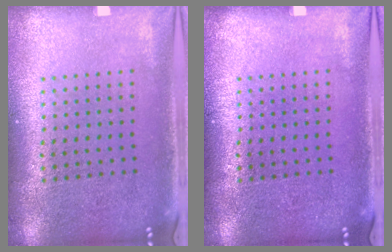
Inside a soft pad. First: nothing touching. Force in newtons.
{"total": 0.0}